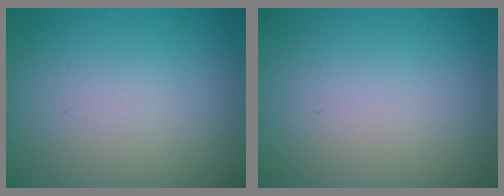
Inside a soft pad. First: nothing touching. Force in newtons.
{"total": 0.0}